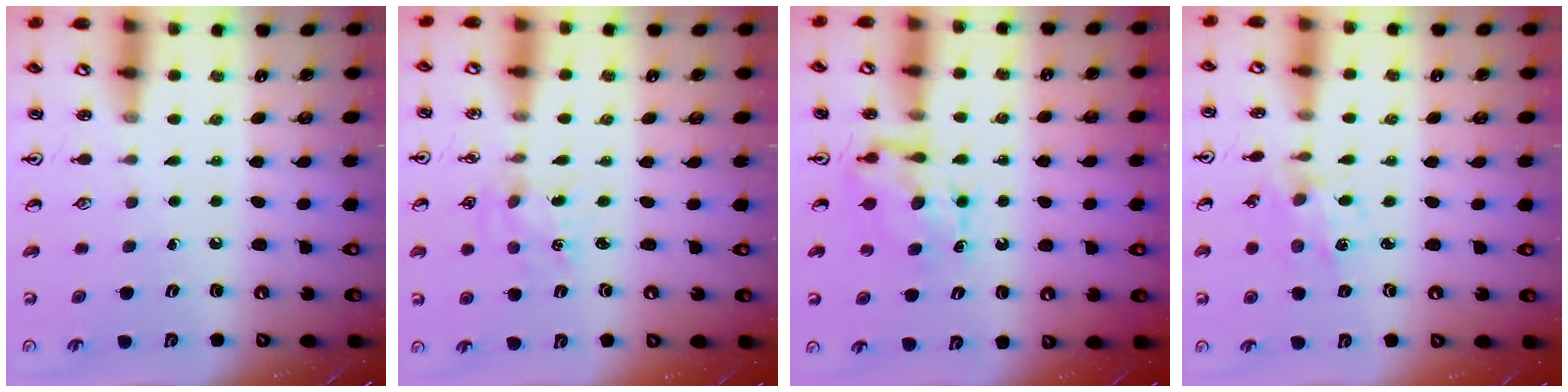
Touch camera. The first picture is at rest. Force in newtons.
{"total": 2.2, "press": 2.2, "slide": 0.3}
{"total": 7.1, "press": 7.1, "slide": 0.1}
{"total": 2.3, "press": 2.2, "slide": 0.6}